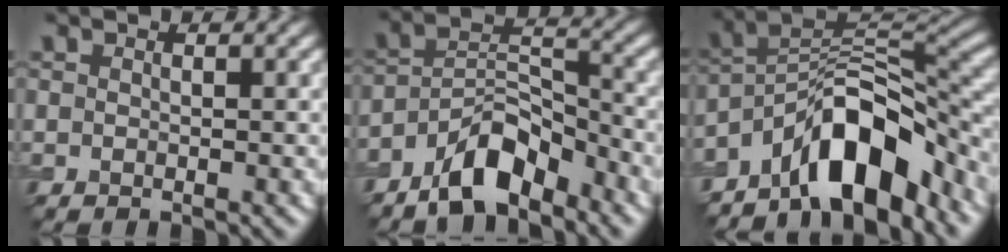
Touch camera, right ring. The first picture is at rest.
{"total": 6.5, "force": [-4.7, 2.5, 3.7], "torque": [-0.053, 0.011, -0.092]}
{"total": 9.8, "force": [-6.3, 3.8, 6.4], "torque": [-0.078, 0.018, -0.120]}